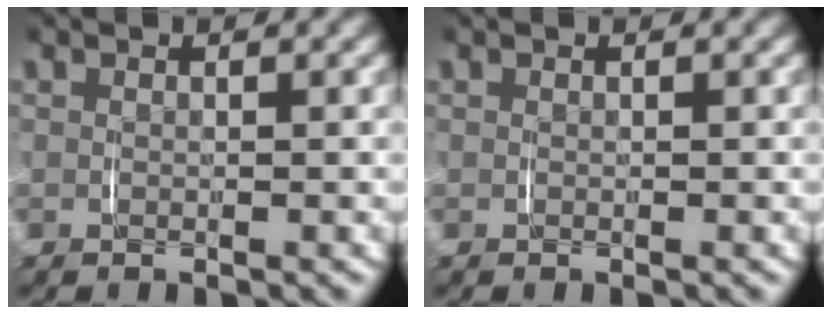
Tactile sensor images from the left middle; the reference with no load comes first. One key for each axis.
{"total": 0.0}